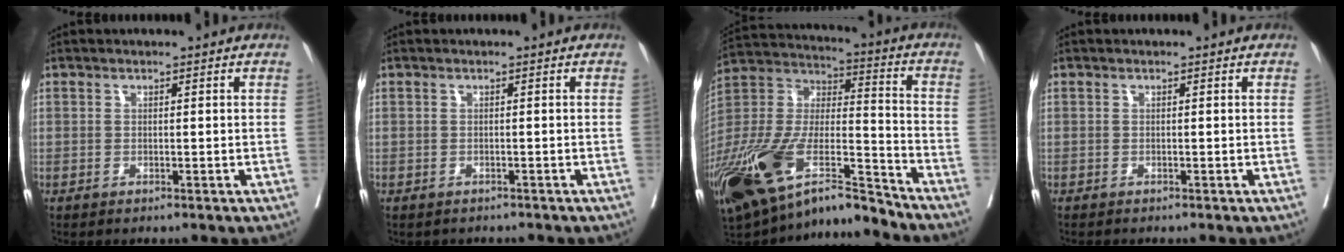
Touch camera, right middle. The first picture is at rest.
{"total": 2.2, "force": [-2.0, 0.9, 0.2], "torque": [-0.009, -0.001, -0.028]}
{"total": 24.6, "force": [-17.8, 5.9, 15.9], "torque": [-0.340, -0.019, -0.322]}
{"total": 0.8, "force": [-0.8, 0.1, 0.2], "torque": [-0.007, -0.003, -0.014]}